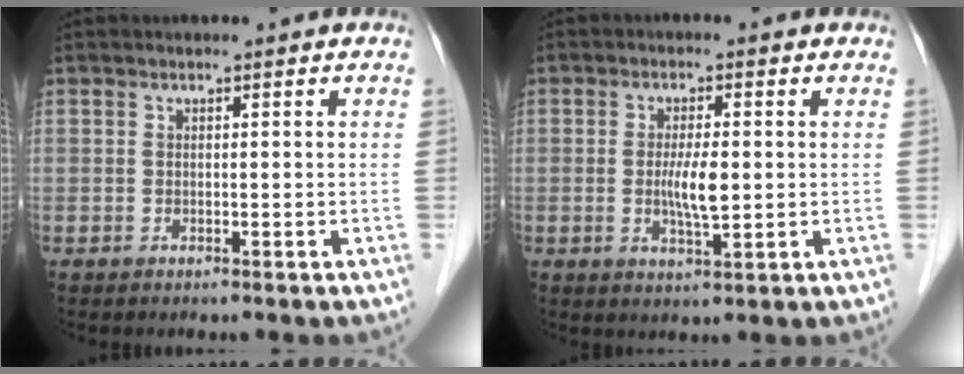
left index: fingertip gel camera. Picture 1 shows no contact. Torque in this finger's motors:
{"motor_torque": [0.82, 0.61, 0.17, 0.06]}